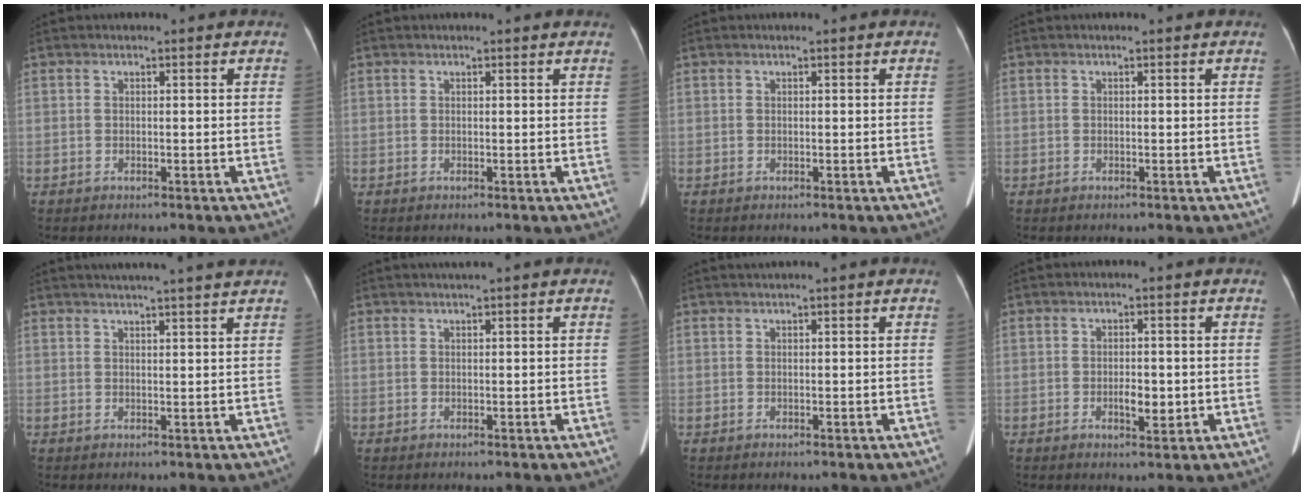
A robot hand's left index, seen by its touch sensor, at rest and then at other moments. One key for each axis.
{"total": 0.9, "fx": 0.9, "fy": 0.0, "fz": 0.2, "tx": -0.010, "ty": 0.002, "tz": 0.005}
{"total": 0.0}
{"total": 0.0}
{"total": 8.6, "fx": 7.5, "fy": -0.8, "fz": 4.1, "tx": -0.056, "ty": 0.019, "tz": 0.086}
{"total": 0.9, "fx": 0.6, "fy": -0.2, "fz": 0.6, "tx": -0.013, "ty": 0.002, "tz": 0.015}
{"total": 0.8, "fx": 0.5, "fy": -0.2, "fz": 0.5, "tx": -0.014, "ty": 0.009, "tz": 0.019}
{"total": 2.9, "fx": -0.6, "fy": 1.3, "fz": 2.6, "tx": -0.043, "ty": 0.000, "tz": -0.005}